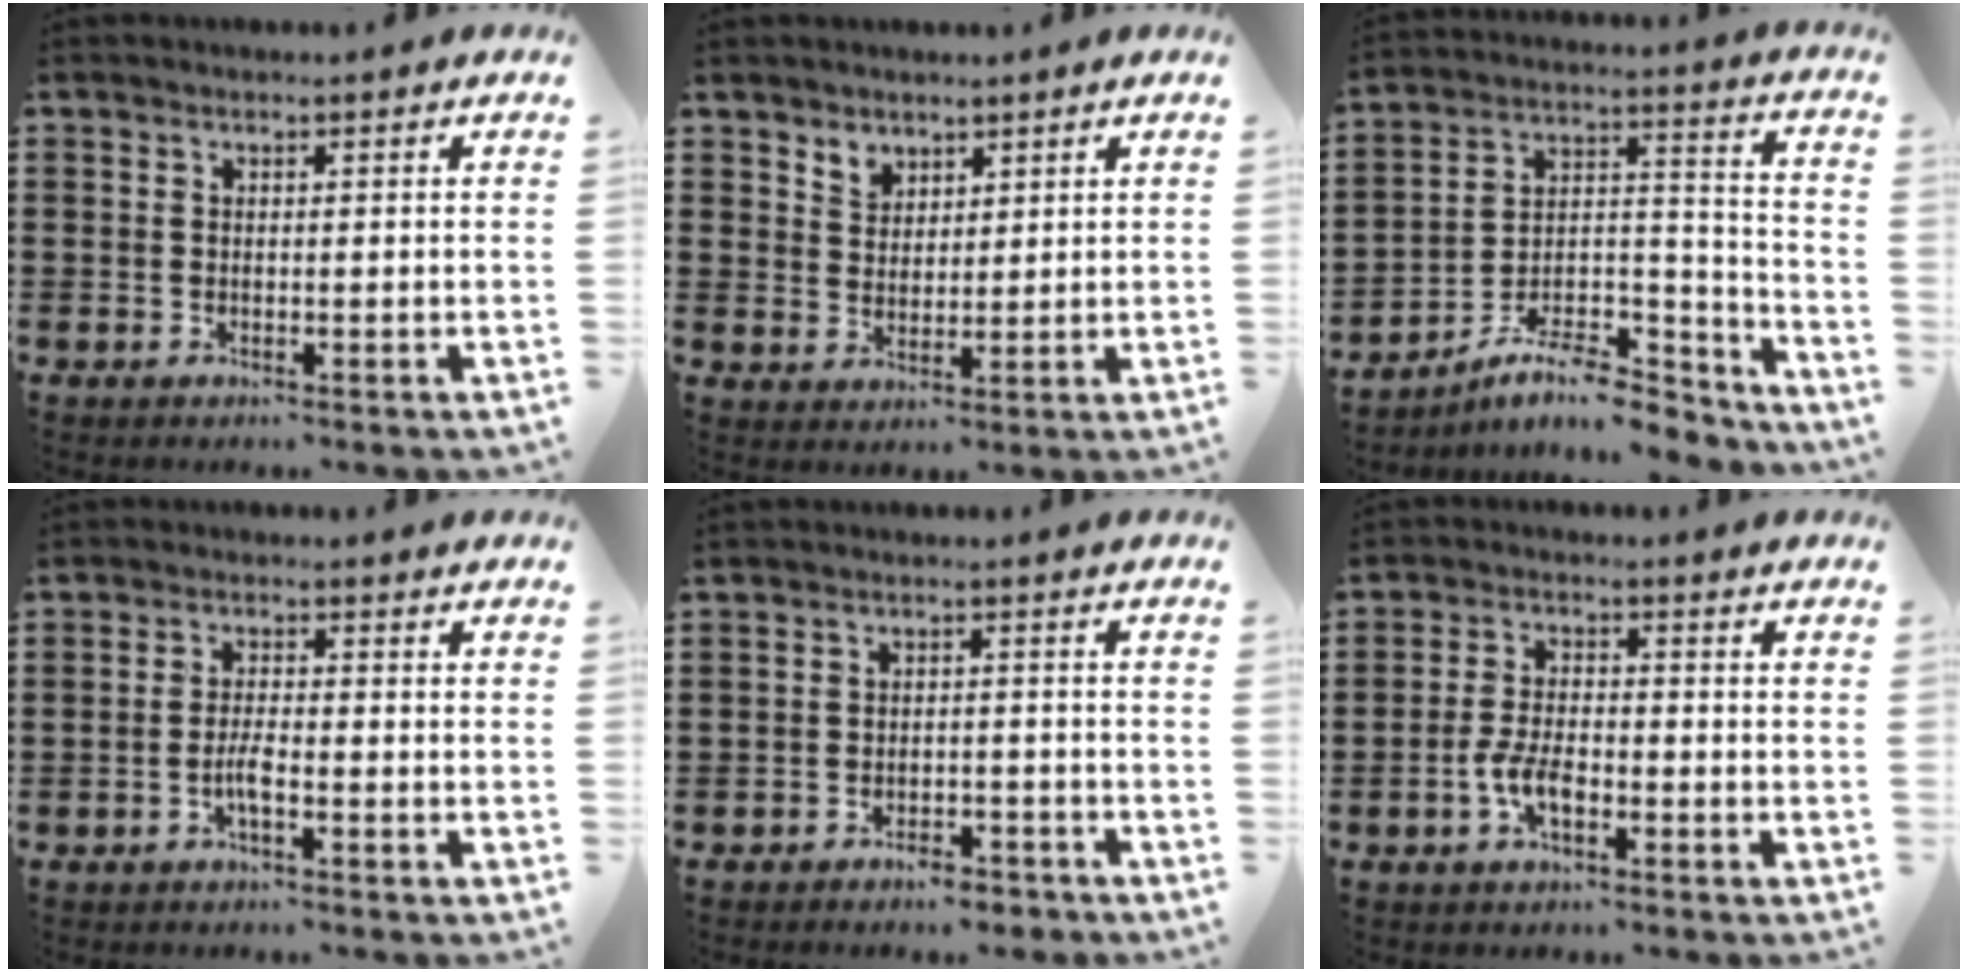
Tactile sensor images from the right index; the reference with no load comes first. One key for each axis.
{"total": 2.9, "fx": 2.2, "fy": 1.9, "fz": 0.0, "tx": -0.011, "ty": 0.006, "tz": 0.043}
{"total": 9.6, "fx": -8.2, "fy": 2.5, "fz": 4.4, "tx": -0.068, "ty": 0.021, "tz": -0.154}
{"total": 3.0, "fx": -1.4, "fy": 0.5, "fz": 2.6, "tx": -0.063, "ty": -0.005, "tz": -0.029}
{"total": 2.9, "fx": -2.8, "fy": 0.6, "fz": 0.5, "tx": -0.013, "ty": 0.003, "tz": -0.058}
{"total": 4.6, "fx": -2.0, "fy": 2.0, "fz": 3.6, "tx": -0.091, "ty": -0.005, "tz": -0.042}